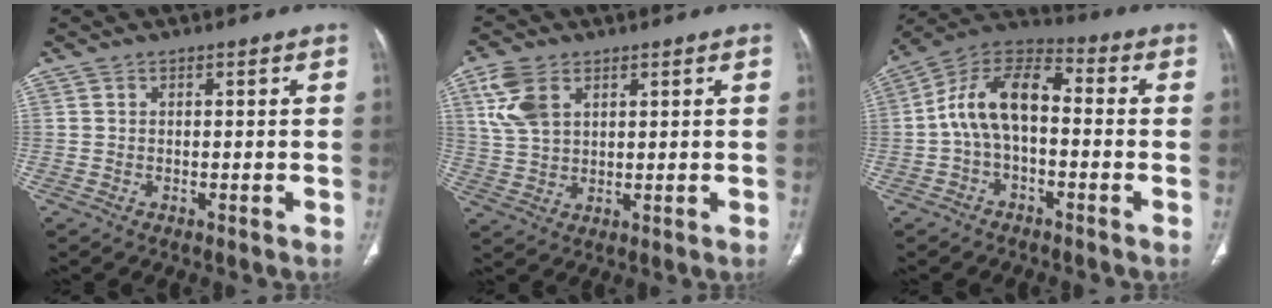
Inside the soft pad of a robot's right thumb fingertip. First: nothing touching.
{"total": 9.8, "force": [4.3, 6.0, 6.4], "torque": [-0.131, -0.007, 0.093]}
{"total": 12.5, "force": [-0.8, 7.2, 10.2], "torque": [-0.177, 0.043, -0.027]}